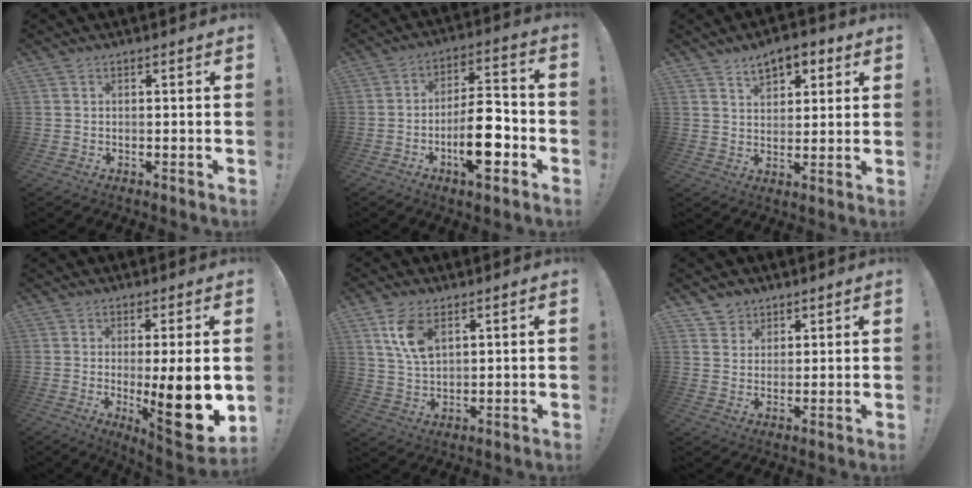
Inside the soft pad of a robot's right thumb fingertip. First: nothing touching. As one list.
[{"total": 15.6, "force": [-5.9, 5.8, 13.2], "torque": [-0.213, 0.028, -0.094]}, {"total": 8.3, "force": [4.9, 5.2, 4.2], "torque": [-0.061, -0.013, 0.090]}, {"total": 15.3, "force": [-1.6, 2.5, 15.0], "torque": [-0.202, -0.016, -0.014]}, {"total": 9.0, "force": [4.5, 4.9, 6.1], "torque": [-0.114, -0.011, 0.085]}, {"total": 5.0, "force": [3.5, 3.6, -0.1], "torque": [0.001, -0.025, 0.067]}]